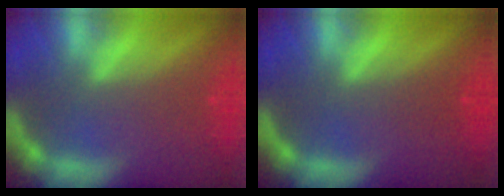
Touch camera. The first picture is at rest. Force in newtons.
{"total": 1.0}